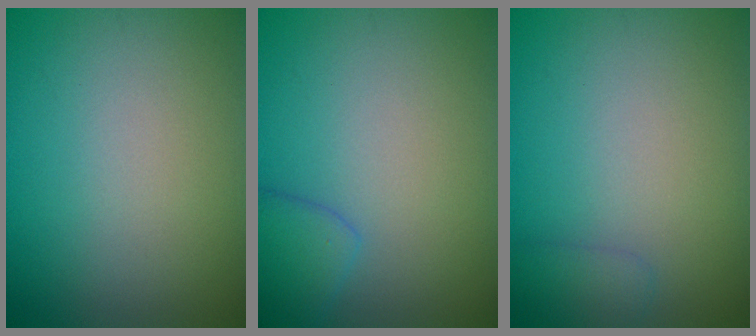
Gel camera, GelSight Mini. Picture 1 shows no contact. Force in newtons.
{"total": 2.4, "press": 2.4, "slide": 0.2}
{"total": 1.3, "press": 1.3, "slide": 0.1}